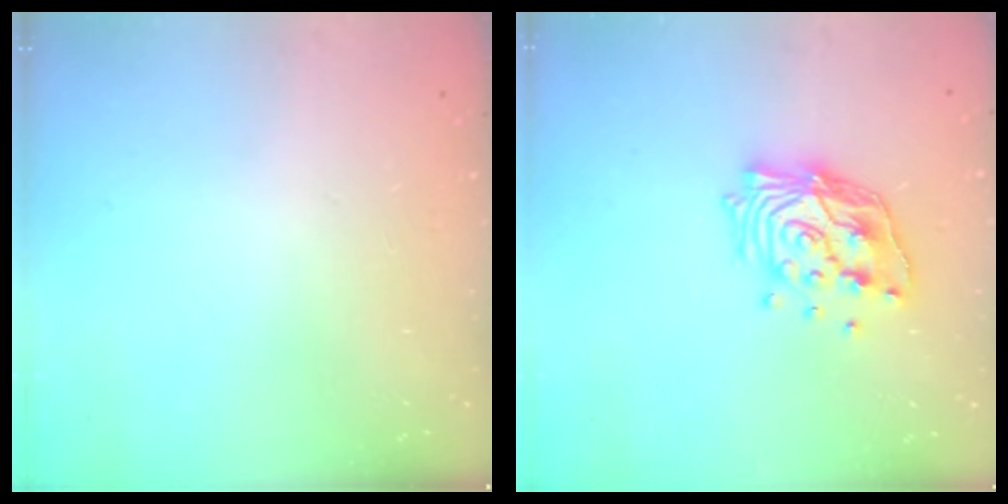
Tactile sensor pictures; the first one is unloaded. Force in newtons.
{"total": 14.9, "press": 14.8, "slide": 1.1}